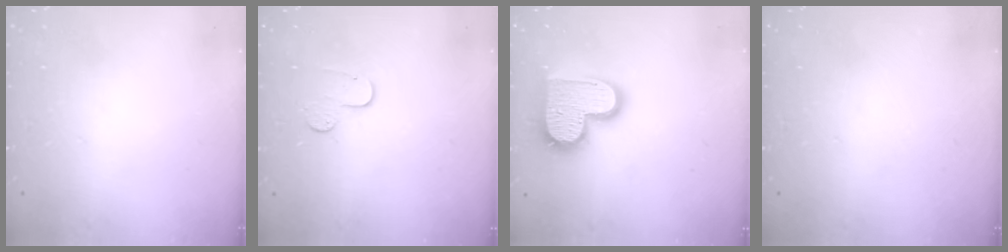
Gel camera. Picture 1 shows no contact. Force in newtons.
{"total": 5.9, "press": 5.9, "slide": 0.6}
{"total": 16.0, "press": 16.0, "slide": 1.1}
{"total": 0.0}